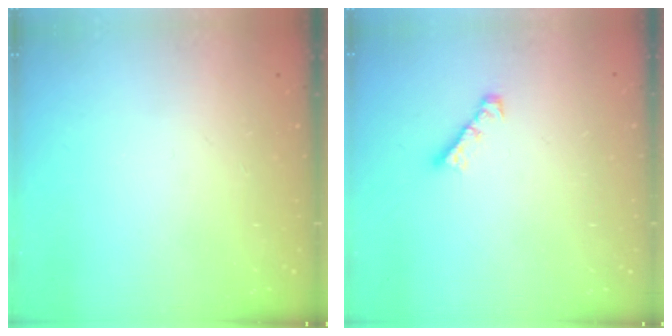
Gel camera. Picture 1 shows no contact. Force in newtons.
{"total": 3.0, "press": 3.0, "slide": 0.4}